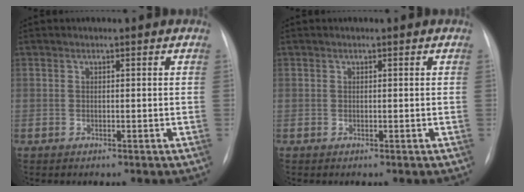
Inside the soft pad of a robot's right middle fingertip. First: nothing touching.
{"total": 0.0}